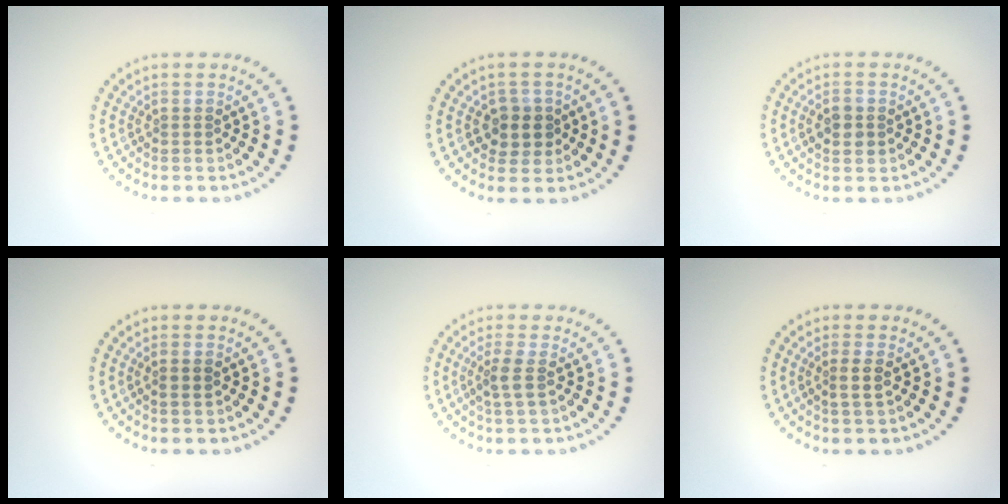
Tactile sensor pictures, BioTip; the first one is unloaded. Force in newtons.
{"total": 2.5, "press": 2.4, "slide": 0.9}
{"total": 2.4, "press": 2.4, "slide": 0.2}
{"total": 0.9, "press": 0.8, "slide": 0.4}
{"total": 1.7, "press": 1.4, "slide": 1.1}
{"total": 1.4, "press": 1.1, "slide": 0.8}